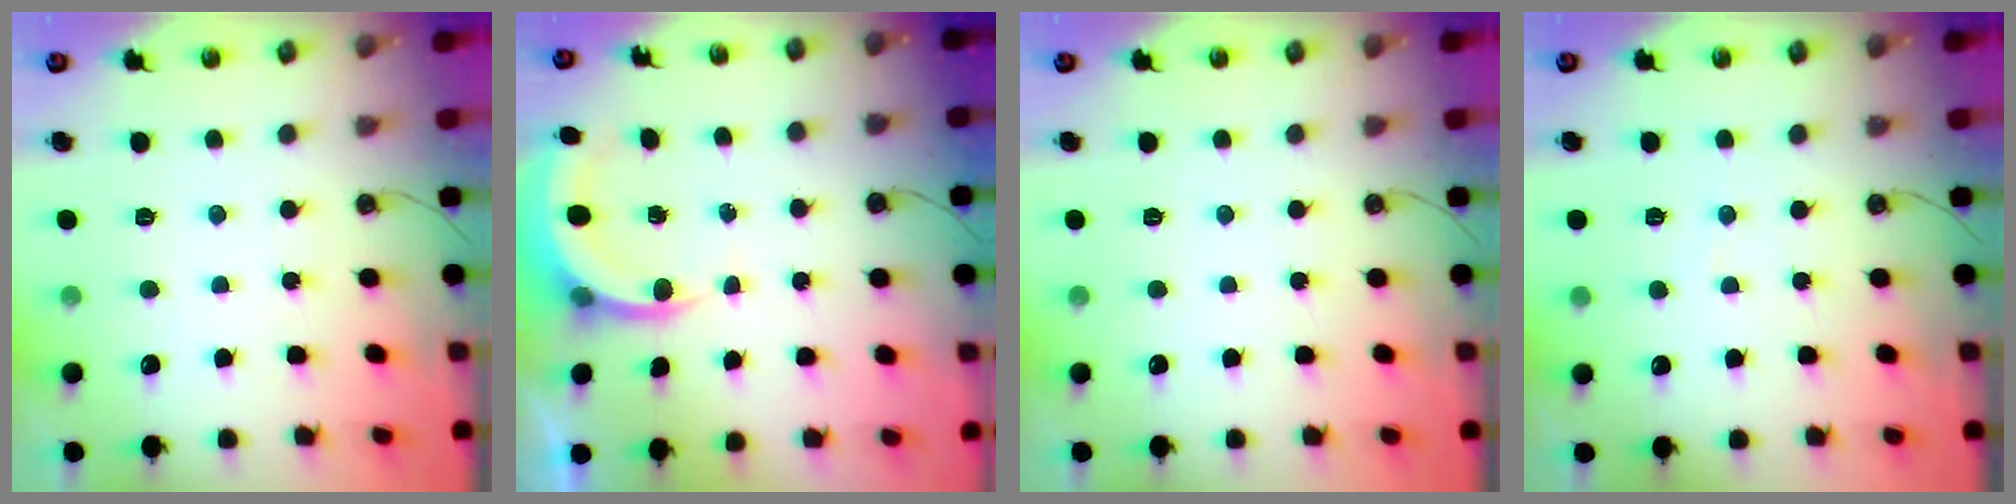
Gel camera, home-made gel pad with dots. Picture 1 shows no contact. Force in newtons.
{"total": 5.0, "press": 4.9, "slide": 0.7}
{"total": 0.0}
{"total": 2.6, "press": 2.6, "slide": 0.2}